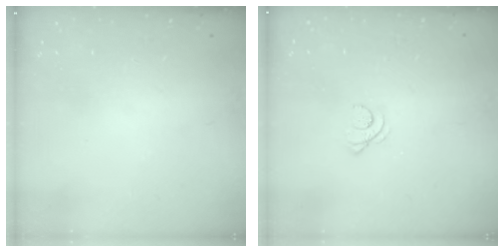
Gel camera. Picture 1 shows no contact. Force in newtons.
{"total": 2.0, "press": 2.0, "slide": 0.2}